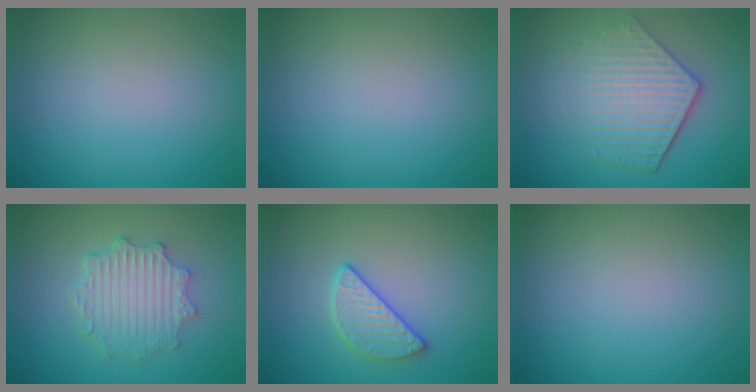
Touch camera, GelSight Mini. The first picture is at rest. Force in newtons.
{"total": 0.0}
{"total": 5.6, "press": 4.2, "slide": 3.7}
{"total": 4.6, "press": 3.7, "slide": 2.7}
{"total": 2.9, "press": 2.6, "slide": 1.1}
{"total": 0.0}